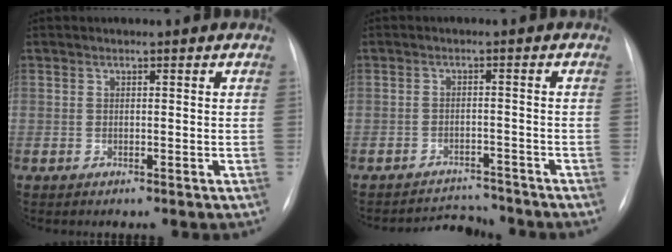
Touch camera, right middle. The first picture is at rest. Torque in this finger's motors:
{"motor_torque": [-0.17, -0.14, -0.07, -0.01]}